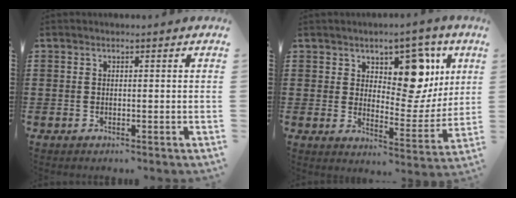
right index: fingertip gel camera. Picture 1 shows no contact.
{"total": 10.6, "force": [5.8, 5.8, 6.6], "torque": [-0.095, -0.030, 0.097]}